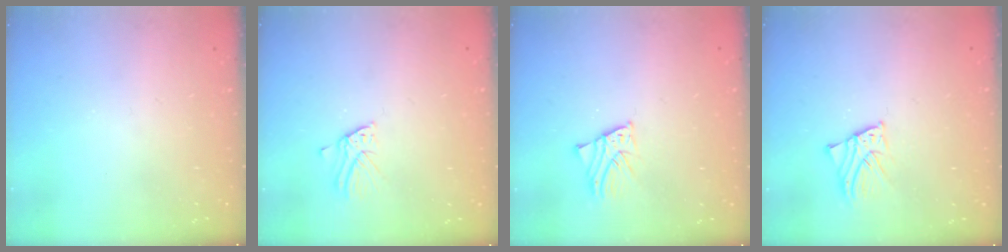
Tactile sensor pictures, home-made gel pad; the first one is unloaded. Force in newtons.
{"total": 1.9, "press": 1.9, "slide": 0.1}
{"total": 2.3, "press": 2.3, "slide": 0.2}
{"total": 2.3, "press": 2.3, "slide": 0.1}